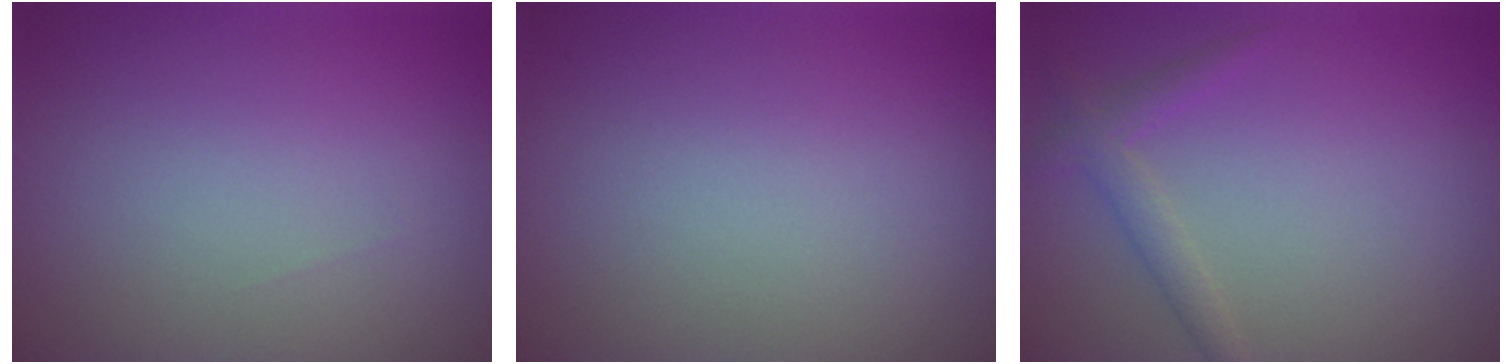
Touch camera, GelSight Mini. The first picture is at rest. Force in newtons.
{"total": 0.0}
{"total": 1.9, "press": 1.9, "slide": 0.2}